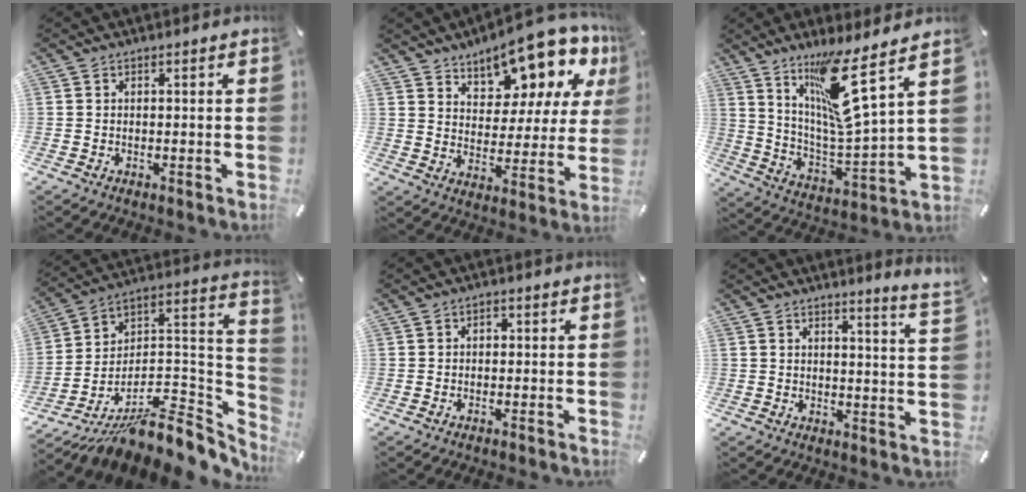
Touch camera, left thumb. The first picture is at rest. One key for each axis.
{"total": 14.9, "fx": 11.9, "fy": 6.6, "fz": 6.1, "tx": -0.082, "ty": -0.098, "tz": 0.202}
{"total": 15.4, "fx": 10.3, "fy": 1.9, "fz": 11.3, "tx": -0.199, "ty": -0.063, "tz": 0.163}
{"total": 10.4, "fx": -7.2, "fy": 5.3, "fz": 5.3, "tx": -0.023, "ty": -0.022, "tz": -0.117}
{"total": 1.6, "fx": -0.9, "fy": 1.1, "fz": 0.7, "tx": -0.015, "ty": 0.007, "tz": -0.021}
{"total": 4.1, "fx": 3.4, "fy": -0.5, "fz": 2.1, "tx": -0.033, "ty": -0.029, "tz": 0.056}